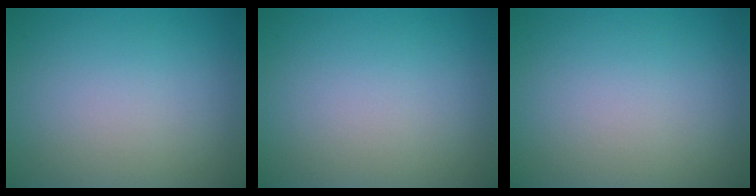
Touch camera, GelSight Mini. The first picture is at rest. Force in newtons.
{"total": 0.0}
{"total": 0.0}